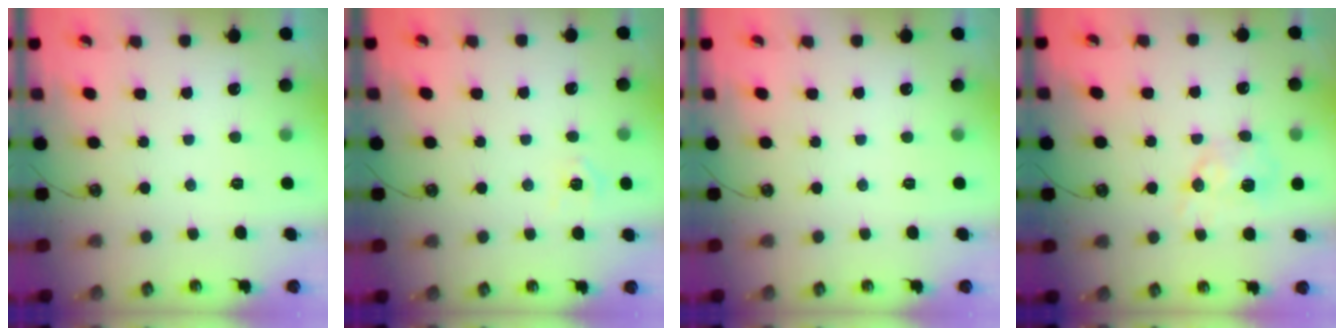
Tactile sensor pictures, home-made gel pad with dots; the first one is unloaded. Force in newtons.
{"total": 6.0, "press": 6.0, "slide": 0.6}
{"total": 0.0}
{"total": 8.7, "press": 8.7, "slide": 0.4}